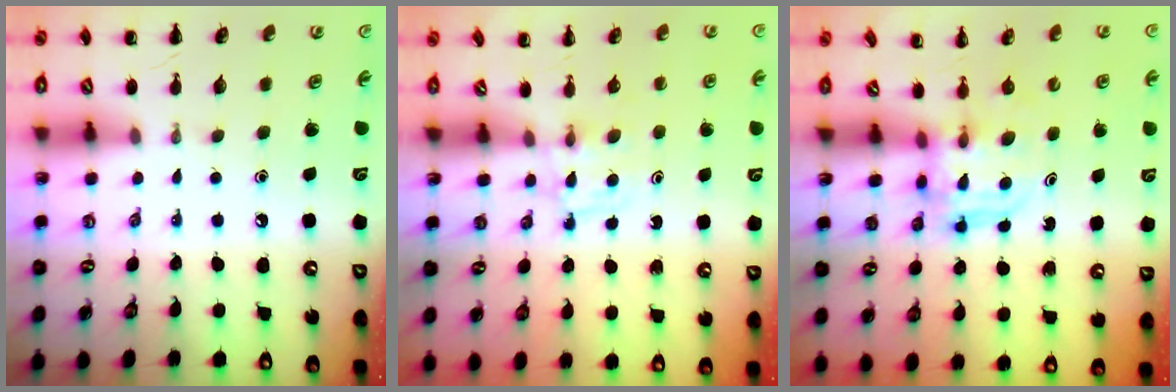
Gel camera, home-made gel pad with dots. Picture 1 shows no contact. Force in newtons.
{"total": 2.8, "press": 2.5, "slide": 1.4}
{"total": 3.8, "press": 3.8, "slide": 0.3}